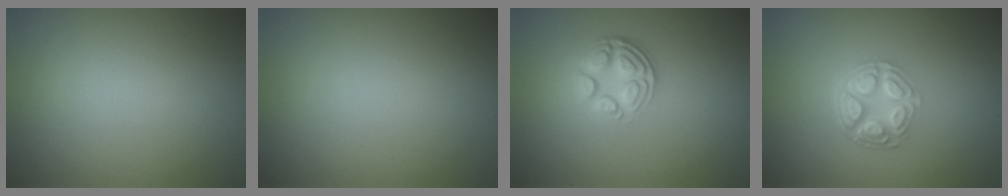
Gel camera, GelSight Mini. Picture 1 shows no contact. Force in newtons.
{"total": 0.0}
{"total": 4.0, "press": 2.8, "slide": 2.9}
{"total": 5.0, "press": 3.7, "slide": 3.4}